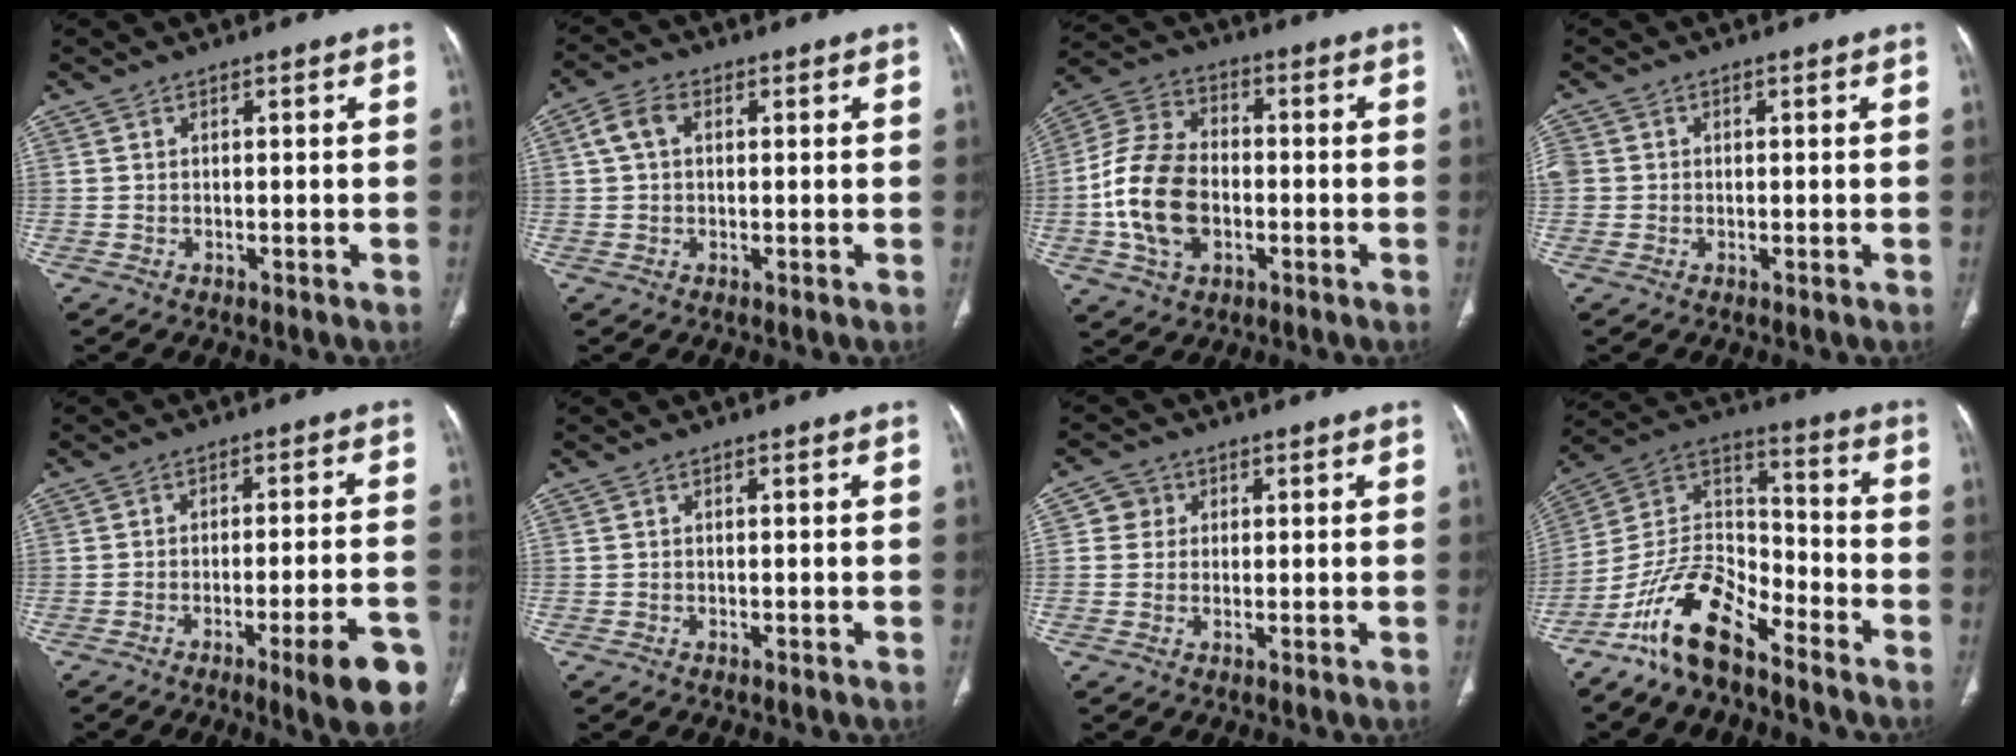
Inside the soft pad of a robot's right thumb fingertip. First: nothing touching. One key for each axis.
{"total": 4.5, "fx": 1.0, "fy": 3.0, "fz": 3.2, "tx": -0.062, "ty": 0.014, "tz": 0.016}
{"total": 14.6, "fx": -2.7, "fy": 10.0, "fz": 10.3, "tx": -0.192, "ty": 0.025, "tz": -0.052}
{"total": 3.4, "fx": 0.0, "fy": 3.2, "fz": 1.2, "tx": -0.021, "ty": 0.012, "tz": 0.003}
{"total": 11.3, "fx": -5.8, "fy": 1.7, "fz": 9.5, "tx": -0.117, "ty": 0.021, "tz": -0.074}
{"total": 0.0}
{"total": 3.3, "fx": 0.7, "fy": 3.2, "fz": 0.6, "tx": 0.013, "ty": 0.003, "tz": 0.005}
{"total": 14.5, "fx": -10.5, "fy": 5.6, "fz": 8.4, "tx": -0.139, "ty": 0.083, "tz": -0.207}